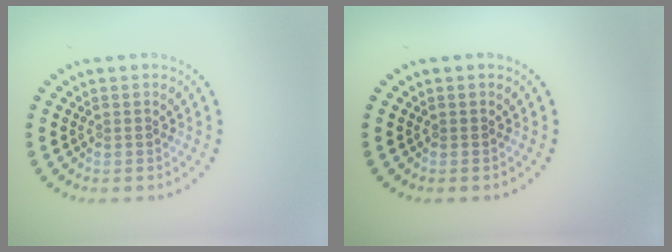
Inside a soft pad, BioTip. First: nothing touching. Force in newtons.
{"total": 0.0}